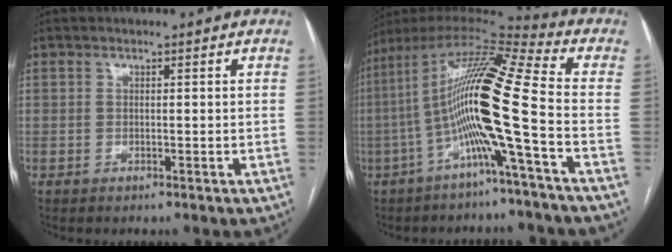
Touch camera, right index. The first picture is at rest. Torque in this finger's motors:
{"motor_torque": [2.14, 0.00, 1.05, 0.21]}